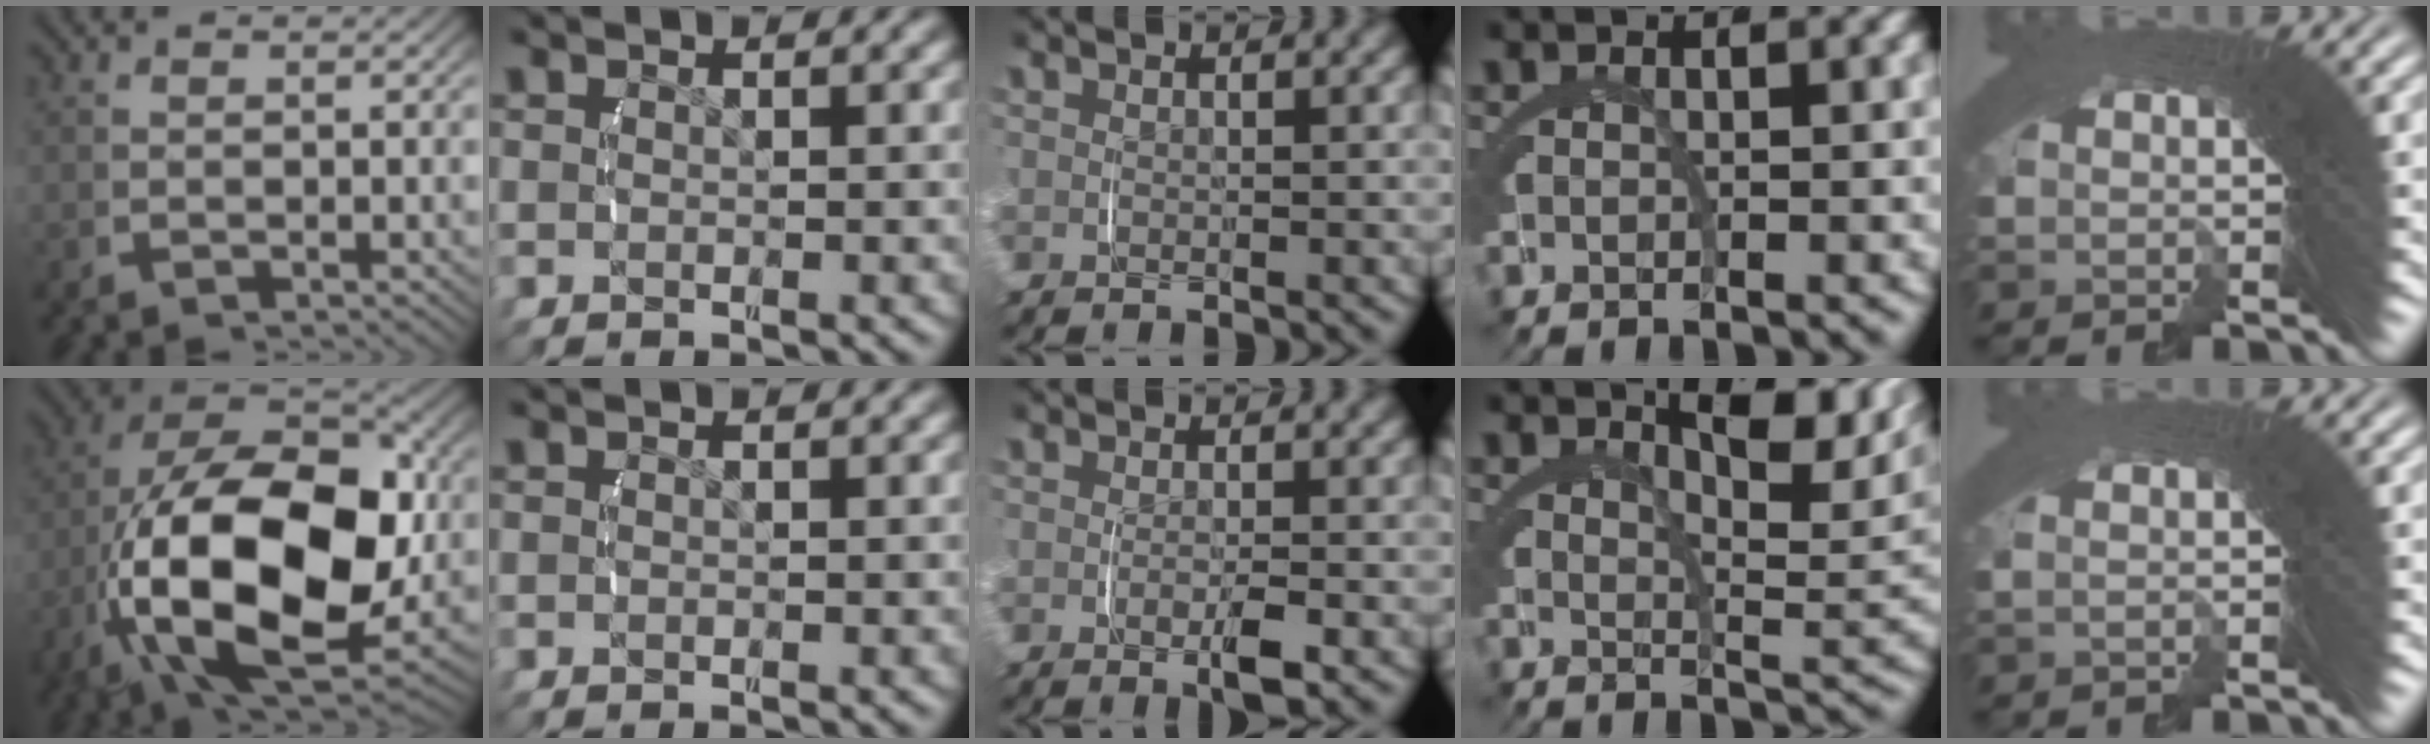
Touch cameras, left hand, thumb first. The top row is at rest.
{"thumb": {"total": 24.1, "force": [-2.6, 14.6, 19.0], "torque": [-0.396, -0.093, 0.004]}, "middle": {"total": 2.0, "force": [-0.5, 0.3, 1.9], "torque": [-0.031, -0.005, -0.007]}, "ring": {"total": 7.1, "force": [4.5, 0.7, 5.4], "torque": [-0.049, 0.014, 0.065]}, "little": {"total": 1.1, "force": [0.4, -0.2, 1.0], "torque": [0.003, 0.016, 0.001]}}